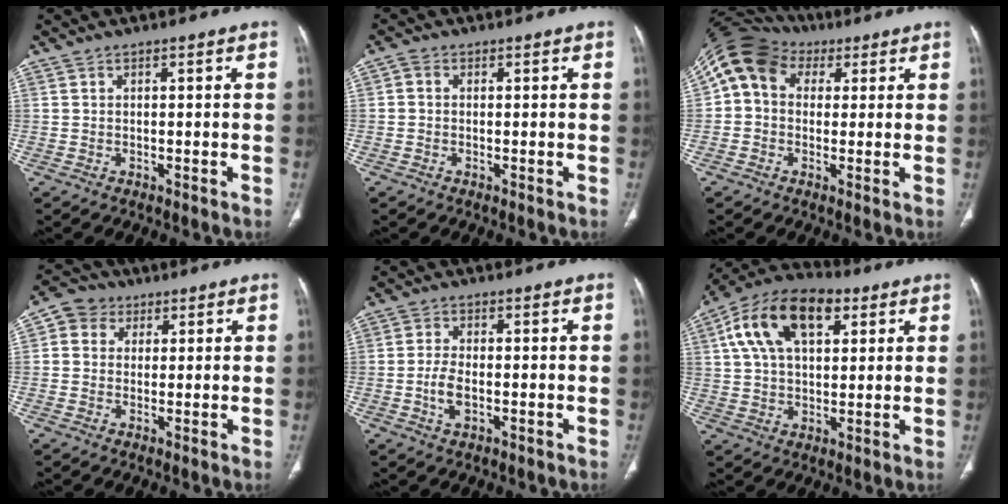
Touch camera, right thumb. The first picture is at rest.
{"total": 1.3, "force": [0.0, 1.1, 0.7], "torque": [-0.009, 0.003, -0.003]}
{"total": 11.6, "force": [3.1, 9.2, 6.2], "torque": [-0.111, 0.037, 0.047]}
{"total": 5.4, "force": [1.7, 4.9, 1.6], "torque": [-0.007, 0.004, 0.024]}
{"total": 4.3, "force": [-1.0, 2.2, 3.5], "torque": [-0.073, 0.005, -0.019]}
{"total": 17.2, "force": [6.6, 9.6, 12.6], "torque": [-0.208, 0.013, 0.109]}